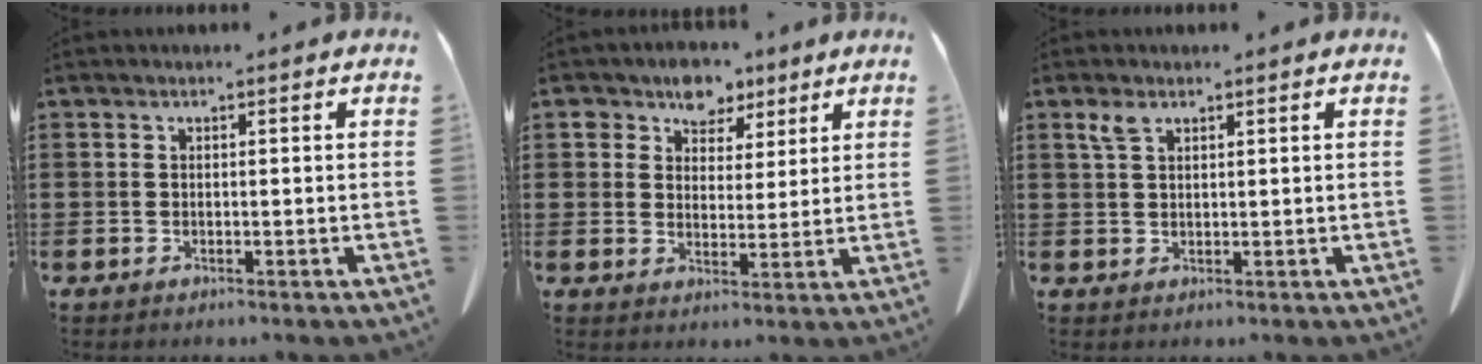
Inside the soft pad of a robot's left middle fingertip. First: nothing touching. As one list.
[{"total": 6.2, "force": [4.4, 4.3, 1.3], "torque": [-0.039, -0.005, 0.077]}, {"total": 2.3, "force": [1.5, 0.9, 1.5], "torque": [-0.036, 0.001, 0.028]}]